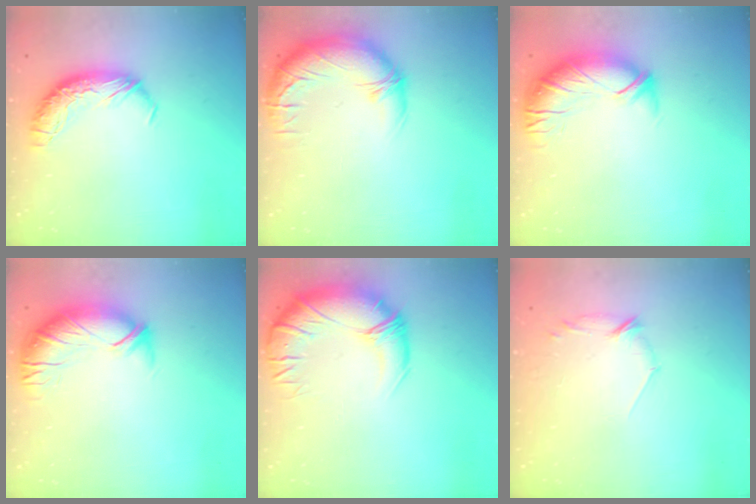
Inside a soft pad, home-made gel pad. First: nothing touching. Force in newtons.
{"total": 3.0, "press": 0.6, "slide": 3.0}
{"total": 2.8, "press": 1.2, "slide": 2.5}
{"total": 2.8, "press": 1.2, "slide": 2.5}
{"total": 4.3, "press": 2.4, "slide": 3.6}
{"total": 7.3, "press": 7.3, "slide": 0.5}